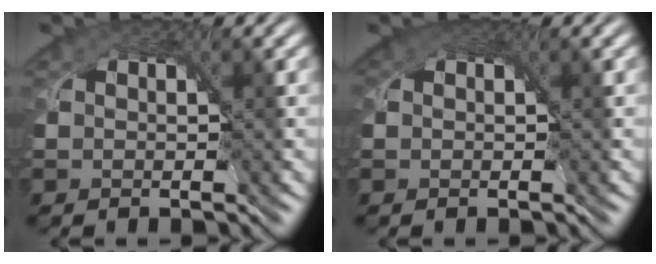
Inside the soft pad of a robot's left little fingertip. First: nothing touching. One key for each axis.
{"total": 0.9, "fx": 0.4, "fy": 0.6, "fz": 0.5, "tx": -0.011, "ty": 0.001, "tz": 0.005}